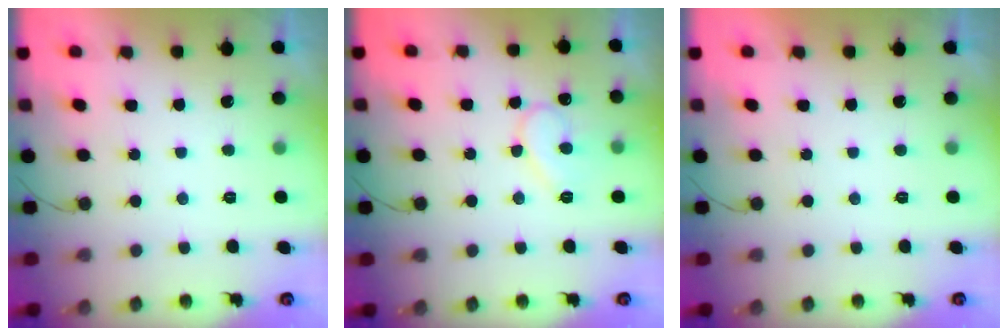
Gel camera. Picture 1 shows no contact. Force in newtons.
{"total": 9.3, "press": 9.3, "slide": 0.8}
{"total": 1.8, "press": 1.8, "slide": 0.0}